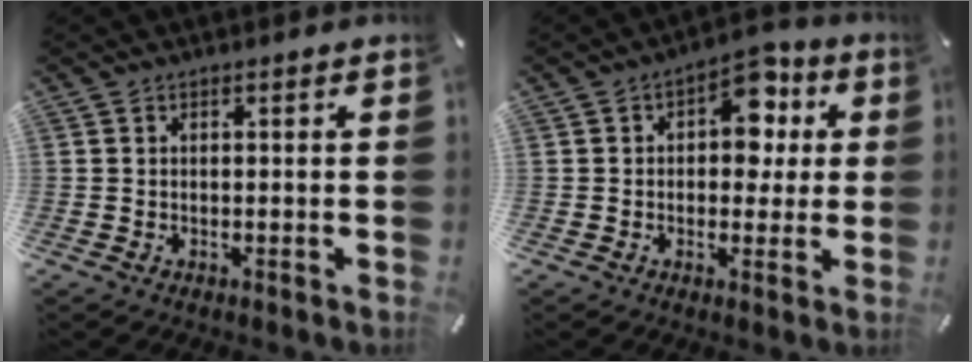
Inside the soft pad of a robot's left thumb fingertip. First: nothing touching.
{"total": 10.0, "force": [2.5, 6.7, 7.1], "torque": [-0.078, -0.007, 0.036]}